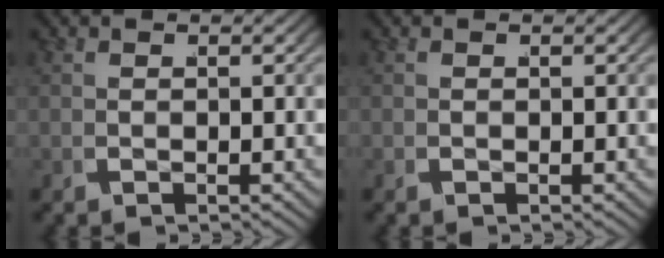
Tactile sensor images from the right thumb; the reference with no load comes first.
{"total": 0.0}